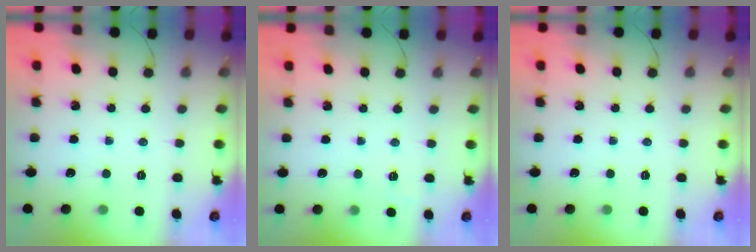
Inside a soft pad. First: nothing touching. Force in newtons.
{"total": 5.5, "press": 5.3, "slide": 1.5}
{"total": 0.0}